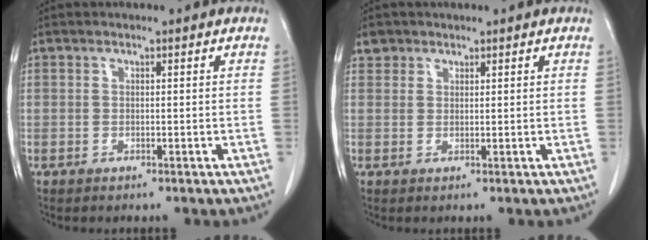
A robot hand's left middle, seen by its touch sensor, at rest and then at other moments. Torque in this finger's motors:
{"motor_torque": [0.03, -0.02, 0.01, 0.01]}